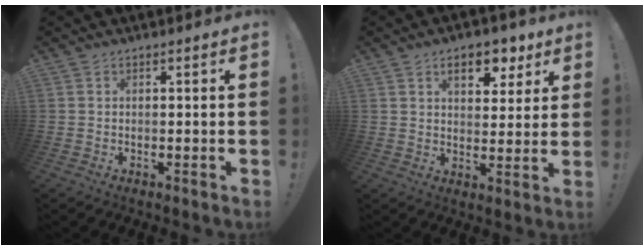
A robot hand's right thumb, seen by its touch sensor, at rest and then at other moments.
{"total": 9.2, "force": [5.0, 5.1, 5.8], "torque": [-0.071, -0.023, 0.085]}